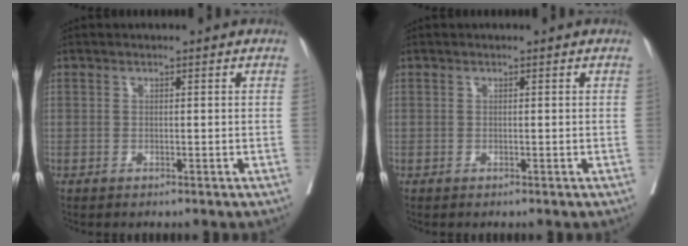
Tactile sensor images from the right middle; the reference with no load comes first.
{"total": 0.0}